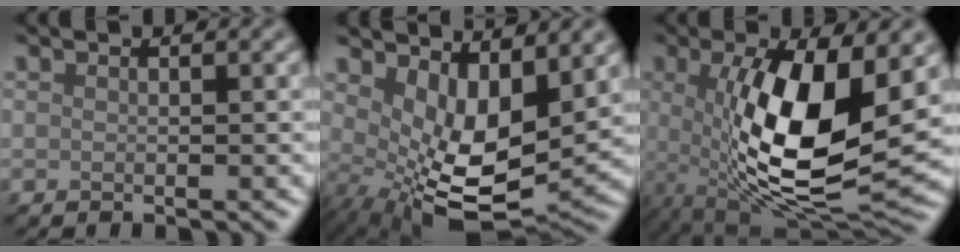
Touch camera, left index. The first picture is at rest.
{"total": 8.1, "force": [1.4, 4.1, 6.9], "torque": [-0.130, -0.029, 0.037]}
{"total": 11.8, "force": [0.6, 4.2, 11.1], "torque": [-0.203, -0.021, 0.014]}